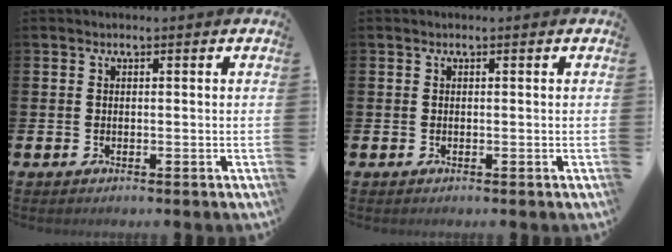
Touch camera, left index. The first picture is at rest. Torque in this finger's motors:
{"motor_torque": [0.00, 0.00, 0.00, 0.00]}